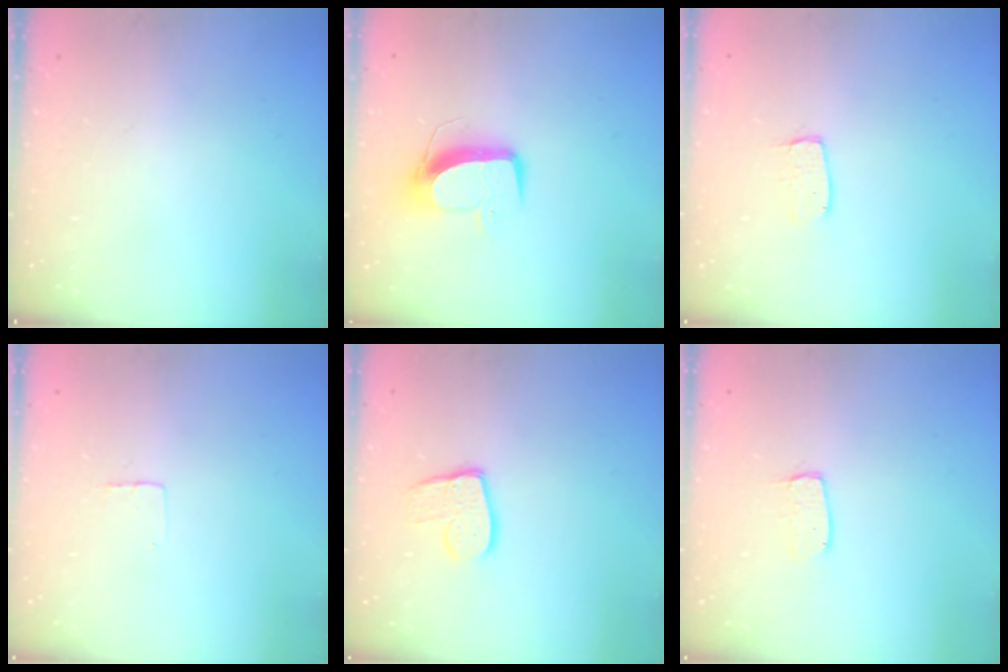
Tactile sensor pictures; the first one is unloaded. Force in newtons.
{"total": 9.9, "press": 9.8, "slide": 1.0}
{"total": 3.6, "press": 3.6, "slide": 0.2}
{"total": 2.3, "press": 2.3, "slide": 0.1}
{"total": 10.0, "press": 9.9, "slide": 0.7}
{"total": 3.6, "press": 3.6, "slide": 0.2}